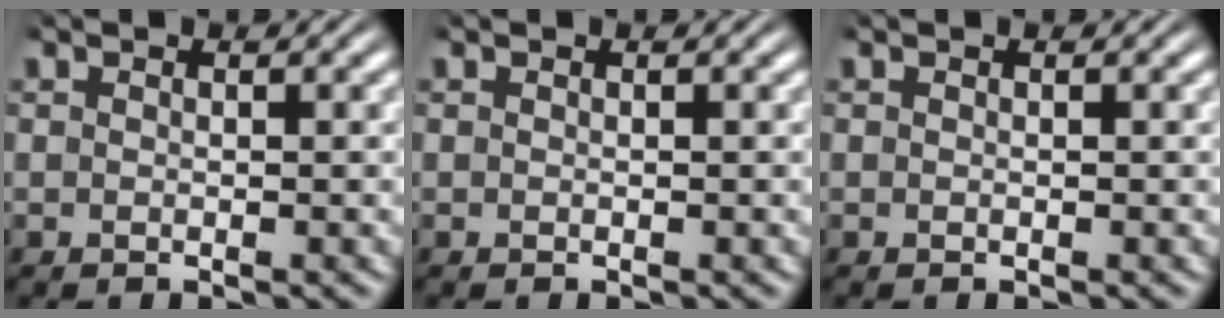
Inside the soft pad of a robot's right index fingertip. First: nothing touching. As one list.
[{"total": 0.0}, {"total": 0.0}]